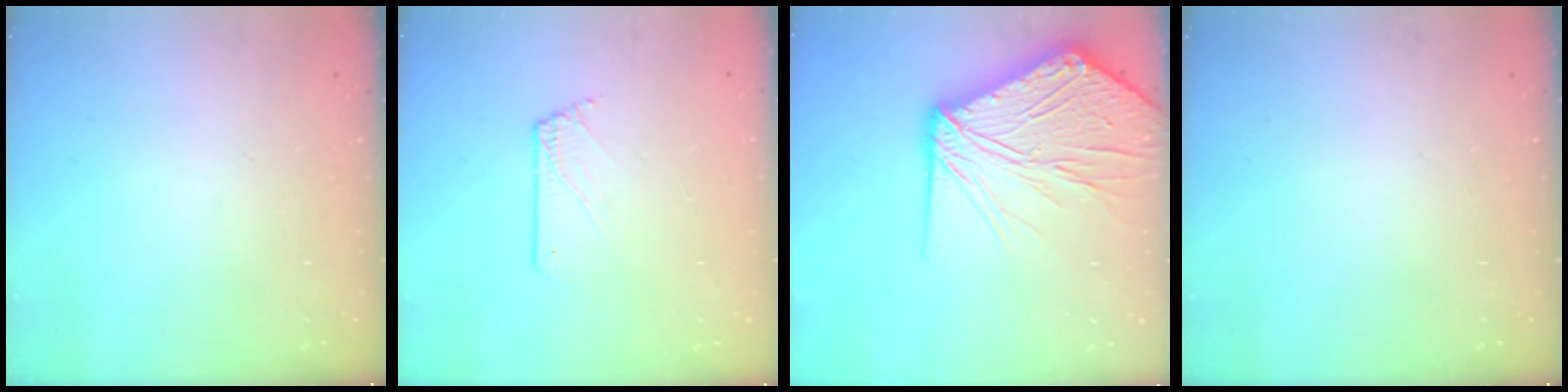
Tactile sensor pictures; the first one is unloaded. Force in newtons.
{"total": 1.7, "press": 1.7, "slide": 0.2}
{"total": 21.9, "press": 21.7, "slide": 2.3}
{"total": 0.0}